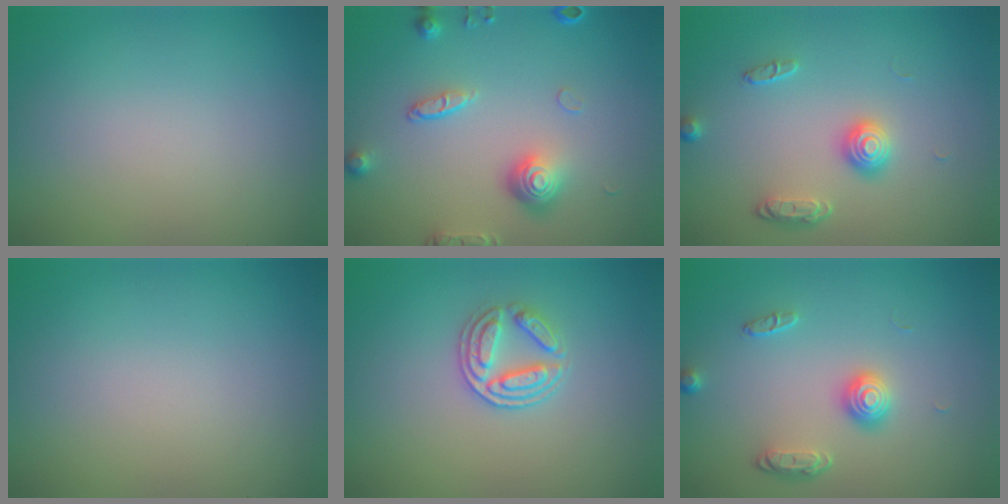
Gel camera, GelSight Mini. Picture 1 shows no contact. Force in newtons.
{"total": 4.5, "press": 3.1, "slide": 3.2}
{"total": 2.3, "press": 1.8, "slide": 1.4}
{"total": 0.0}
{"total": 3.0, "press": 2.7, "slide": 1.2}
{"total": 2.3, "press": 1.8, "slide": 1.4}